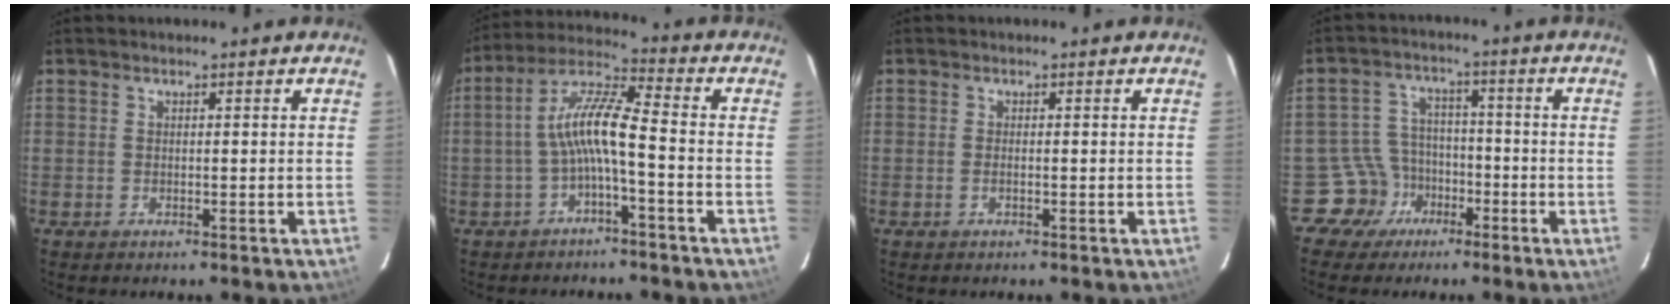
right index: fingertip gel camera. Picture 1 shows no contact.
{"total": 8.4, "force": [-2.4, 0.9, 8.0], "torque": [-0.179, 0.020, -0.047]}
{"total": 0.8, "force": [-0.3, 0.2, 0.7], "torque": [-0.015, 0.001, -0.006]}
{"total": 7.1, "force": [-4.3, 5.6, -0.4], "torque": [-0.006, 0.030, -0.075]}